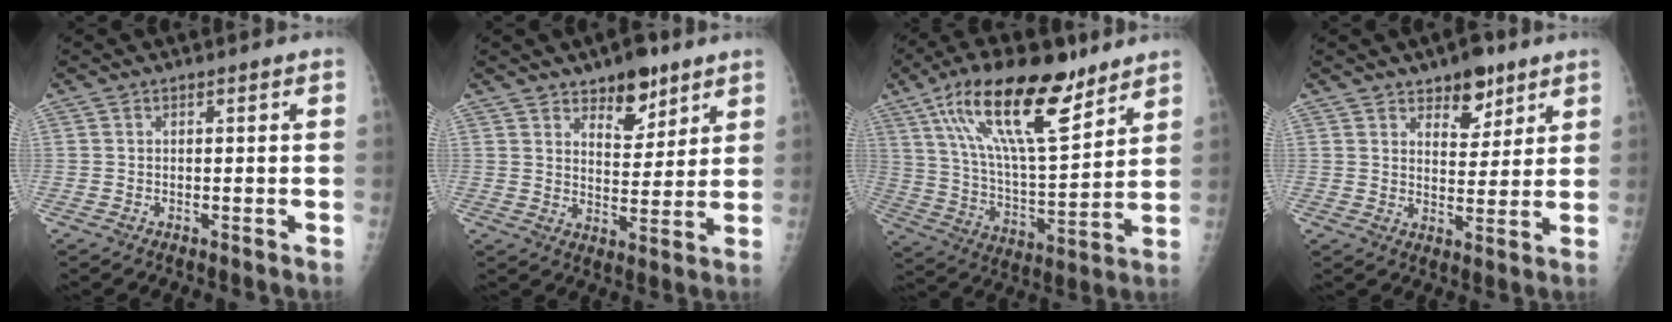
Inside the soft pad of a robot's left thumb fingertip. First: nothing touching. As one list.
[{"total": 8.8, "force": [6.0, 4.4, 4.7], "torque": [-0.038, -0.039, 0.094]}, {"total": 21.3, "force": [12.8, 7.6, 15.2], "torque": [-0.246, -0.047, 0.230]}, {"total": 7.5, "force": [5.0, 4.0, 3.9], "torque": [-0.025, -0.030, 0.076]}]